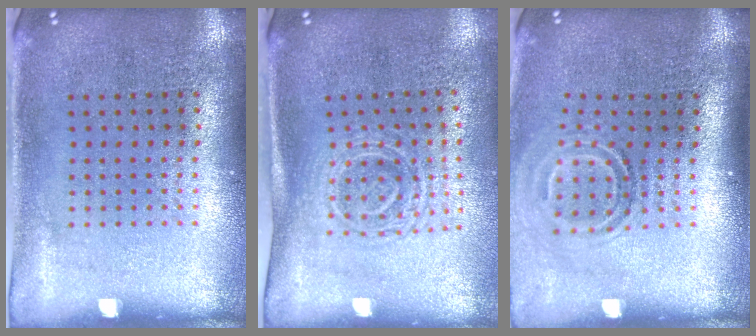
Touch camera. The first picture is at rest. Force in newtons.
{"total": 1.6, "press": 1.3, "slide": 1.0}
{"total": 1.8, "press": 1.1, "slide": 1.4}